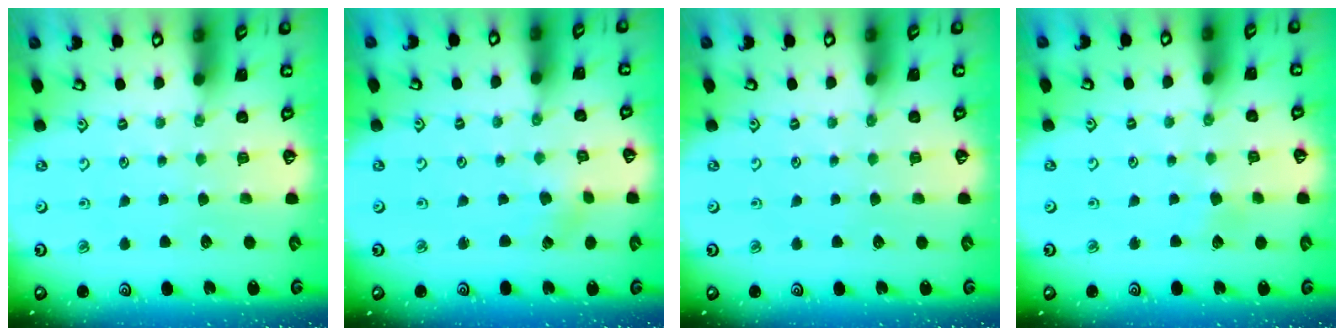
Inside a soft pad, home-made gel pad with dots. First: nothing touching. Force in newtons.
{"total": 0.0}
{"total": 0.0}
{"total": 2.8, "press": 2.8, "slide": 0.3}